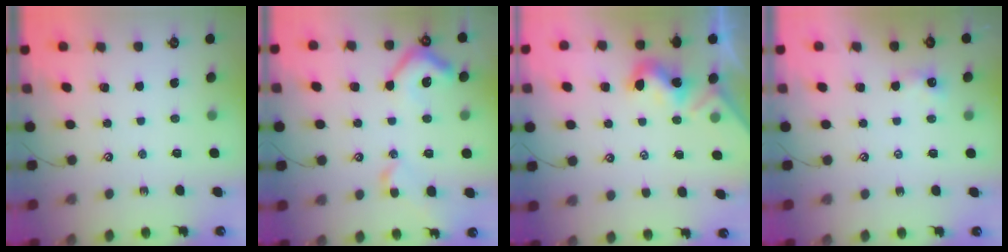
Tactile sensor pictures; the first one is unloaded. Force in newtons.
{"total": 10.2, "press": 10.1, "slide": 1.3}
{"total": 2.0, "press": 2.0, "slide": 0.5}
{"total": 3.5, "press": 3.5, "slide": 0.5}